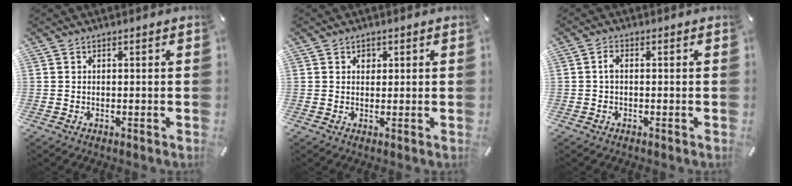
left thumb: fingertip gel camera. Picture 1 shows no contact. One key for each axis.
{"total": 1.5, "fx": 0.5, "fy": 1.3, "fz": 0.4, "tx": 0.006, "ty": -0.002, "tz": 0.004}
{"total": 1.9, "fx": -0.4, "fy": 0.9, "fz": 1.6, "tx": -0.032, "ty": 0.003, "tz": -0.008}